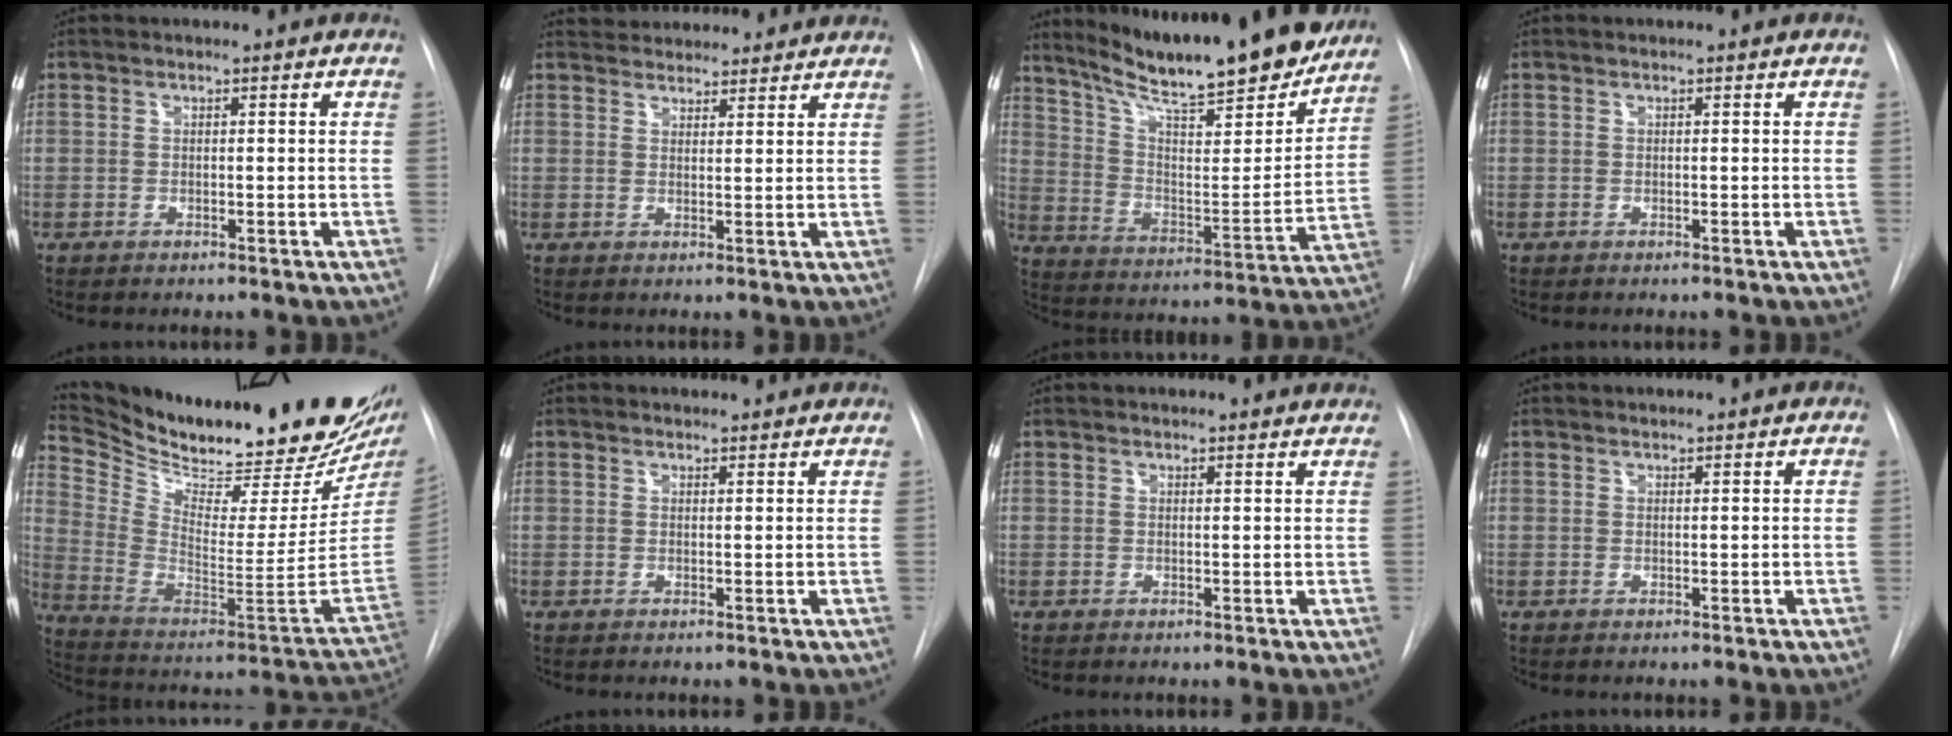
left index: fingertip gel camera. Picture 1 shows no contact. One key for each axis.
{"total": 9.3, "fx": 8.8, "fy": 2.7, "fz": 1.7, "tx": -0.013, "ty": 0.030, "tz": 0.113}
{"total": 24.2, "fx": 20.8, "fy": 3.2, "fz": 11.9, "tx": -0.198, "ty": -0.038, "tz": 0.305}
{"total": 0.0}
{"total": 29.6, "fx": 25.8, "fy": 3.8, "fz": 14.0, "tx": -0.240, "ty": -0.100, "tz": 0.366}
{"total": 3.8, "fx": 3.7, "fy": 0.9, "fz": 0.6, "tx": -0.009, "ty": 0.020, "tz": 0.045}
{"total": 7.7, "fx": 7.5, "fy": 1.3, "fz": 1.5, "tx": -0.008, "ty": 0.015, "tz": 0.071}
{"total": 2.0, "fx": 1.8, "fy": 0.6, "fz": 0.6, "tx": -0.007, "ty": 0.020, "tz": 0.023}